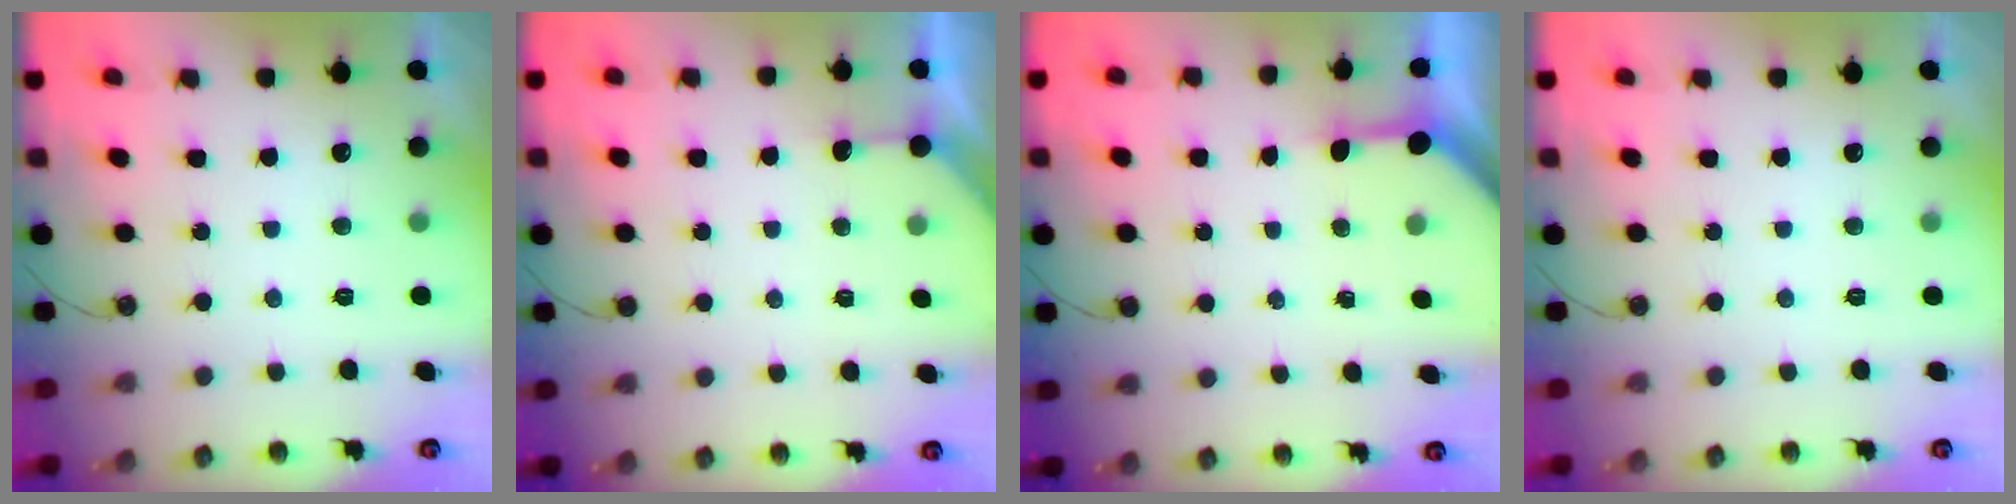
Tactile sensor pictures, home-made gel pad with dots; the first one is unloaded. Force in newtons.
{"total": 3.0, "press": 2.9, "slide": 0.4}
{"total": 3.6, "press": 3.6, "slide": 0.3}
{"total": 0.0}